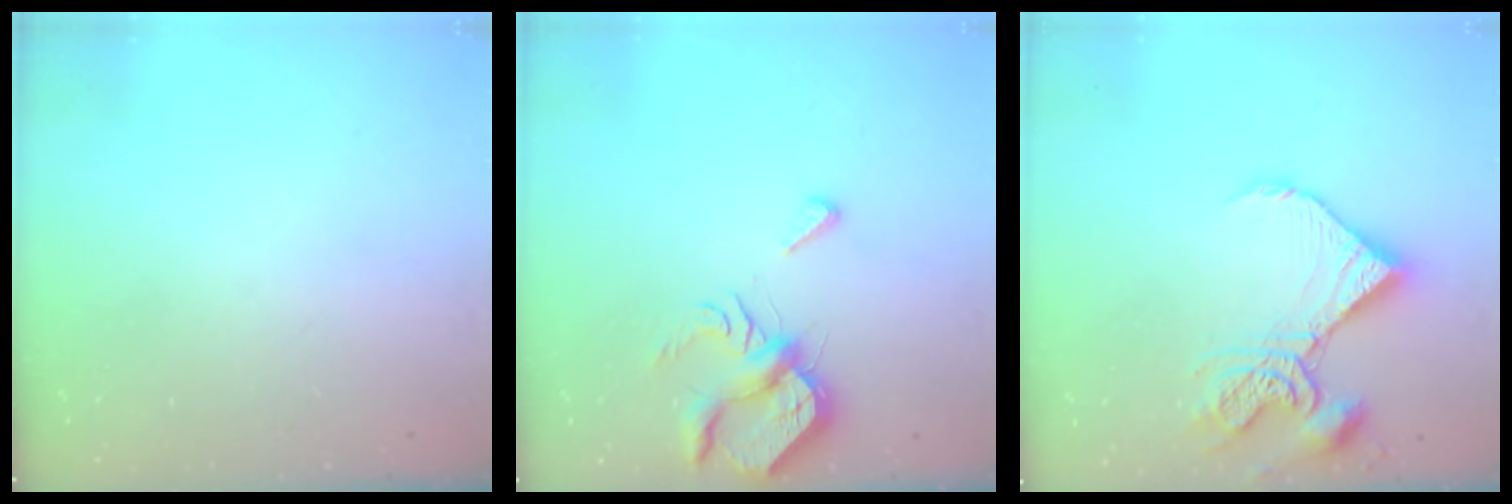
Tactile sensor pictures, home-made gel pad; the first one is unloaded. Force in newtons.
{"total": 7.7, "press": 7.6, "slide": 0.3}
{"total": 13.3, "press": 13.2, "slide": 1.4}